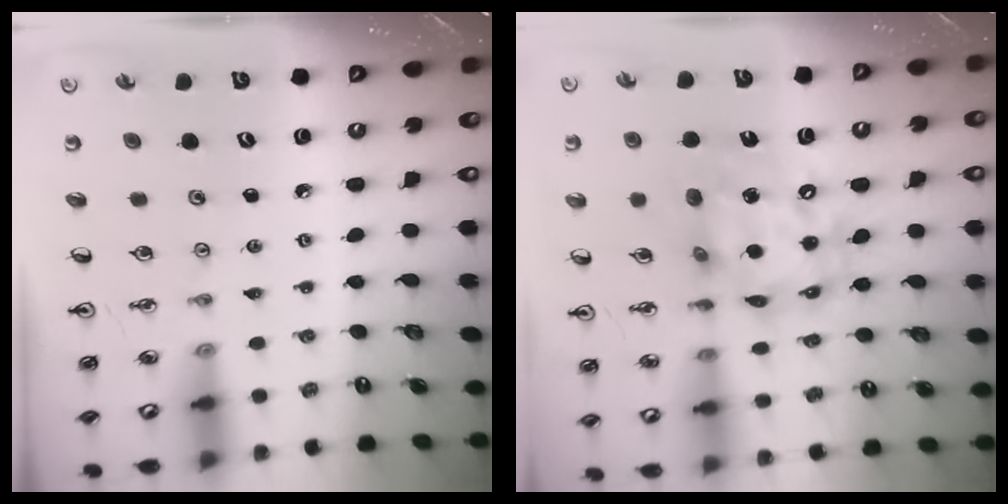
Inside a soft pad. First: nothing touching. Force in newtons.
{"total": 15.4, "press": 15.4, "slide": 1.2}